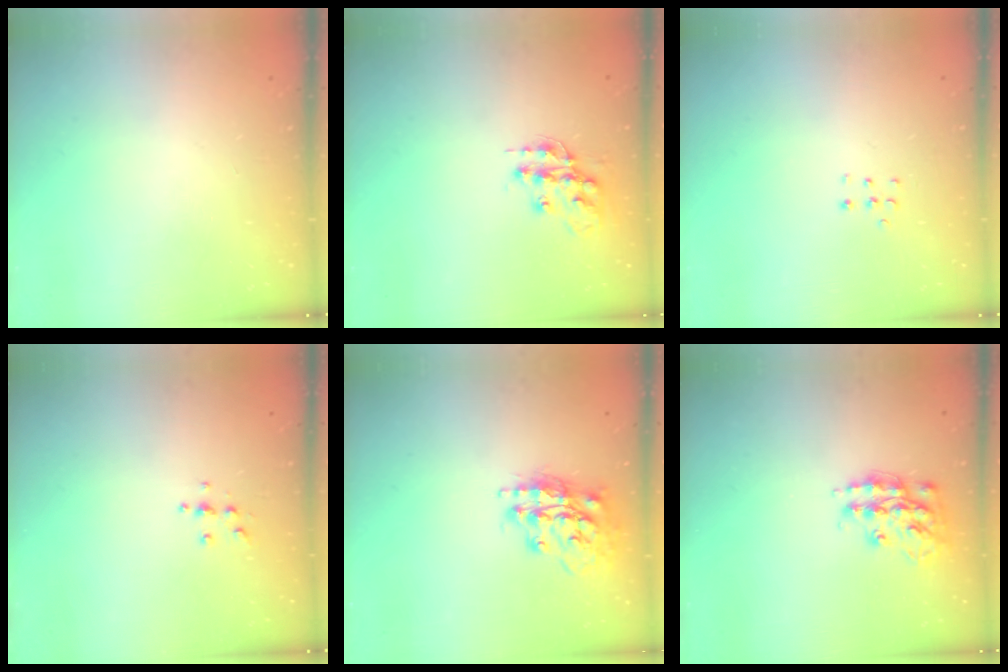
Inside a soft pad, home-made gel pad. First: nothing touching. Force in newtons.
{"total": 14.0, "press": 14.0, "slide": 0.7}
{"total": 4.1, "press": 4.1, "slide": 0.5}
{"total": 5.4, "press": 5.4, "slide": 0.5}
{"total": 16.3, "press": 16.2, "slide": 1.1}
{"total": 15.3, "press": 15.3, "slide": 1.0}